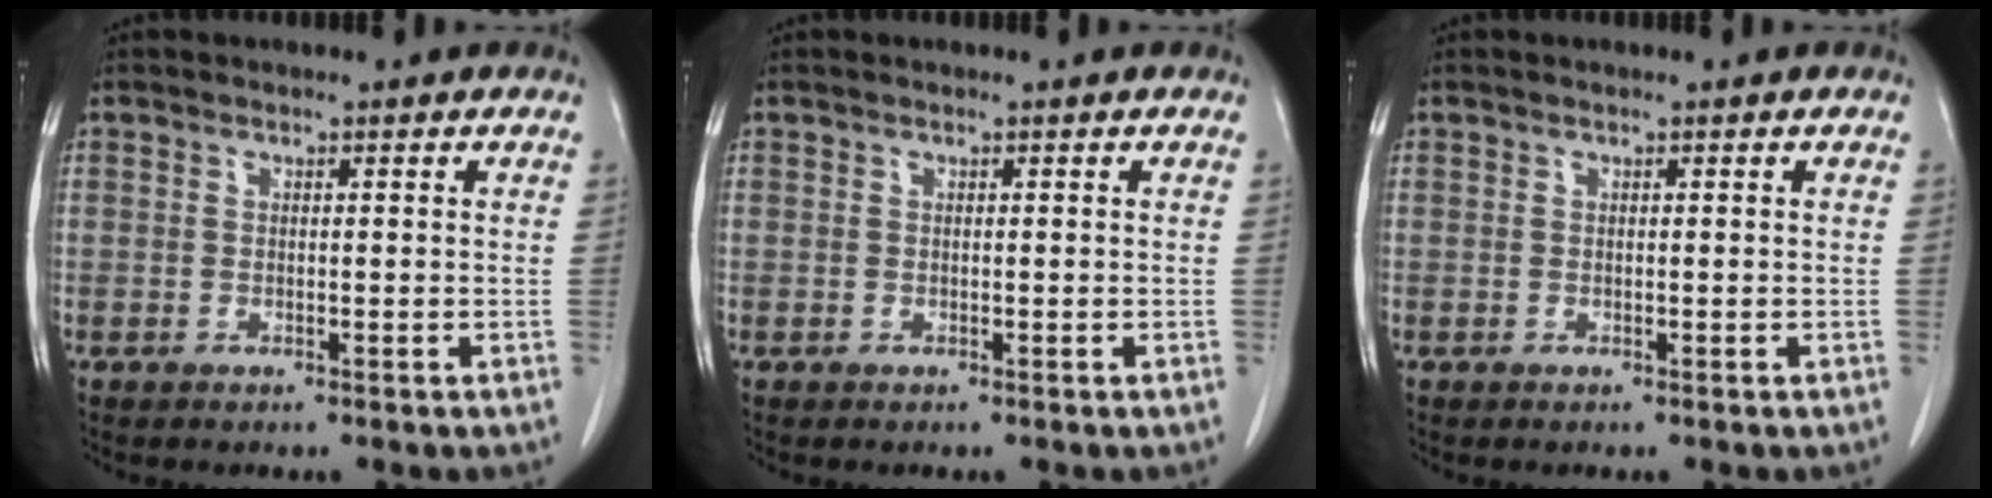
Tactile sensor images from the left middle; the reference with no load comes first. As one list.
[{"total": 0.0}, {"total": 0.0}]